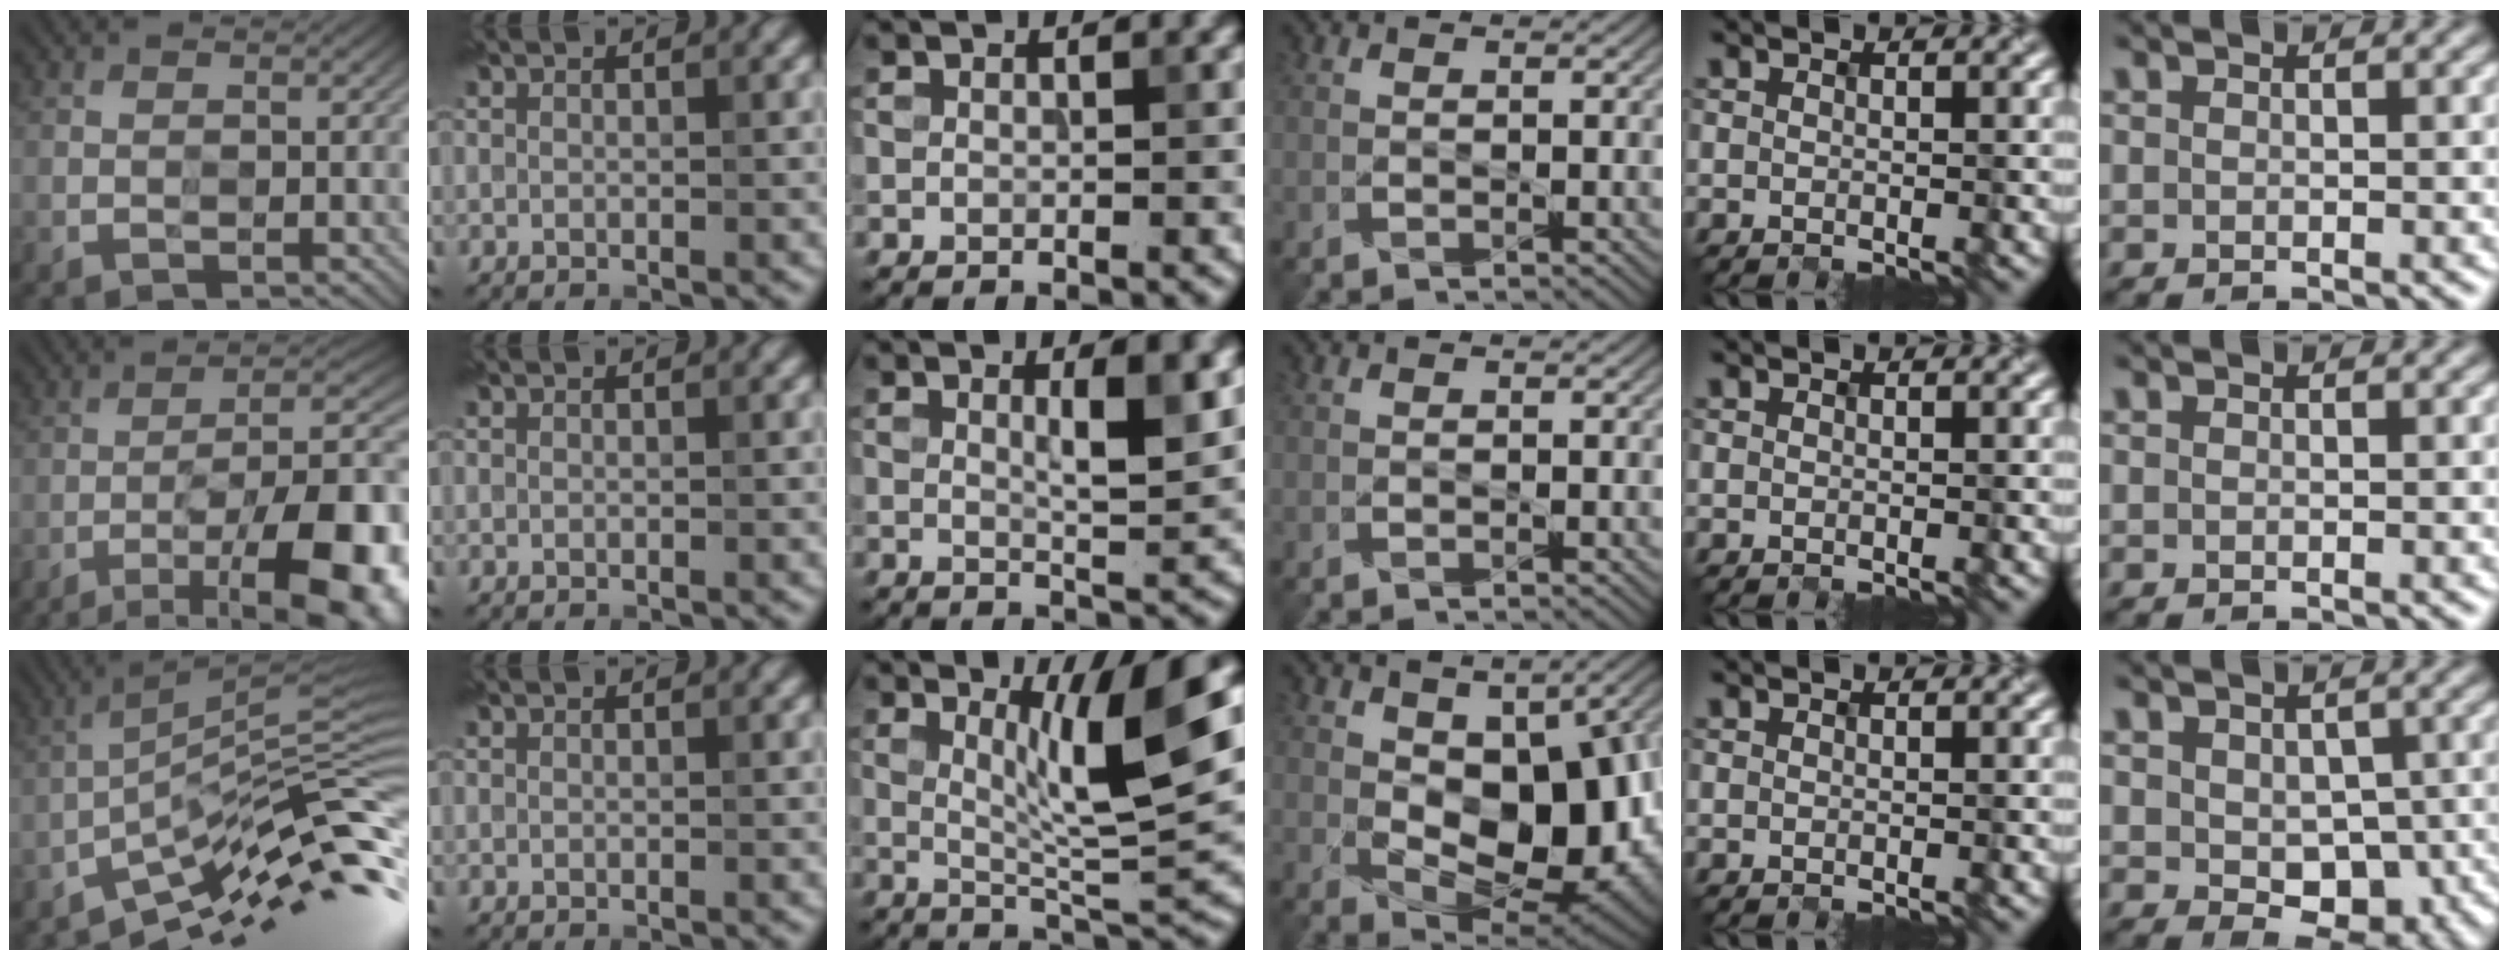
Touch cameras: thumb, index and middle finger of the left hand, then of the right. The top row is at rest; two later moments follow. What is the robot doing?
{"motion": "insert", "object": "connector and pipe"}